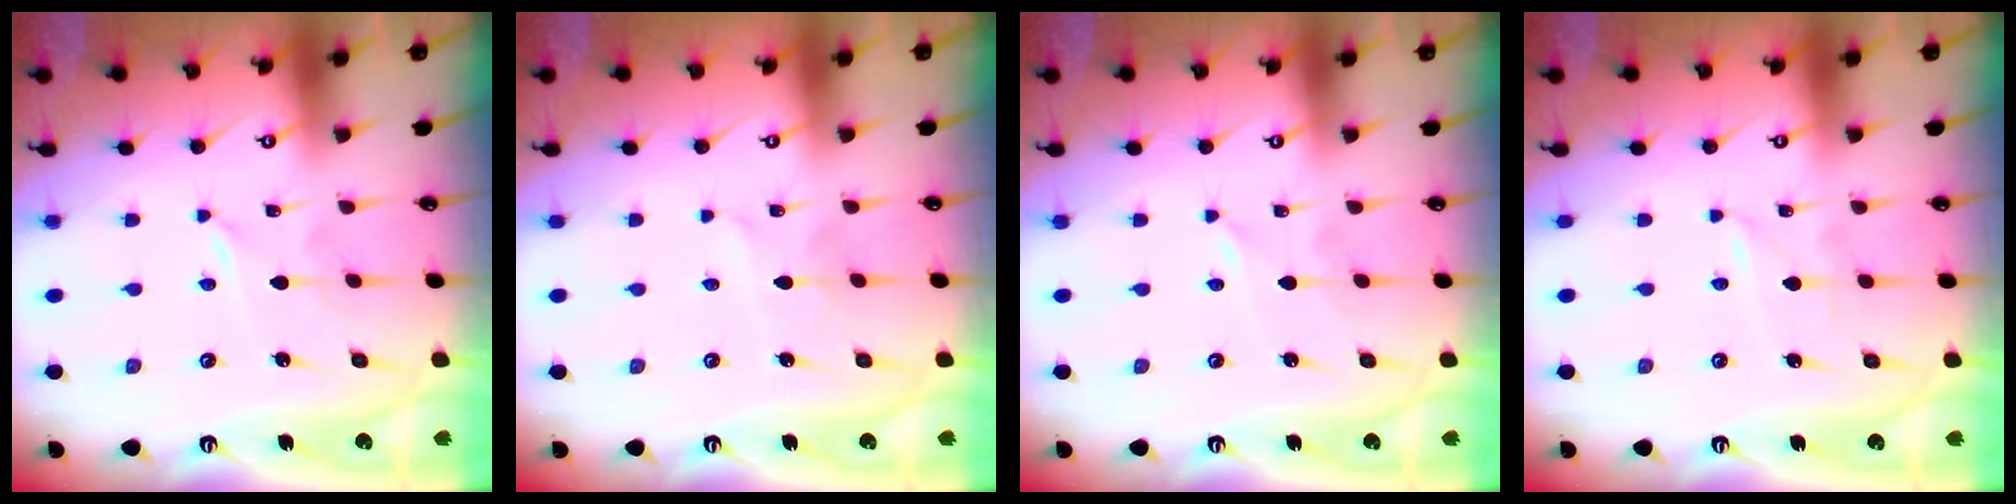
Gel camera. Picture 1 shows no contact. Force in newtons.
{"total": 2.8, "press": 2.8, "slide": 0.3}
{"total": 0.0}
{"total": 0.6, "press": 0.6, "slide": 0.0}